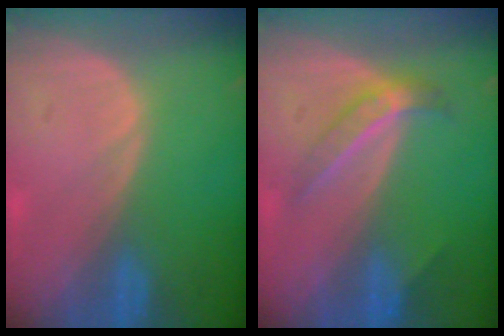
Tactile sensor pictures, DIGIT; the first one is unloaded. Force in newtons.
{"total": 4.2, "press": 4.2, "slide": 0.4}